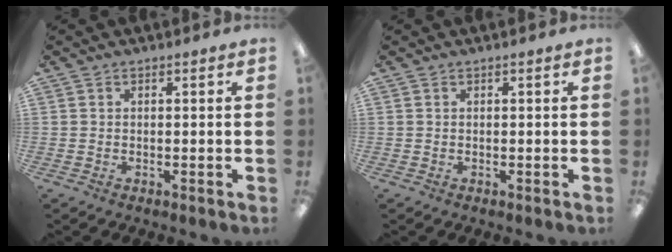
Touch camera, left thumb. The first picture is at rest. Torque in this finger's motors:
{"motor_torque": [-0.01, -0.01, 0.03, 0.02, 0.00]}